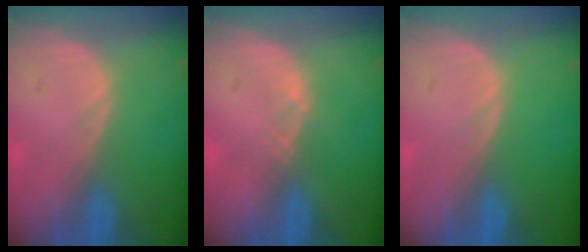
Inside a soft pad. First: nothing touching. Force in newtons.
{"total": 0.6, "press": 0.5, "slide": 0.2}
{"total": 0.0}